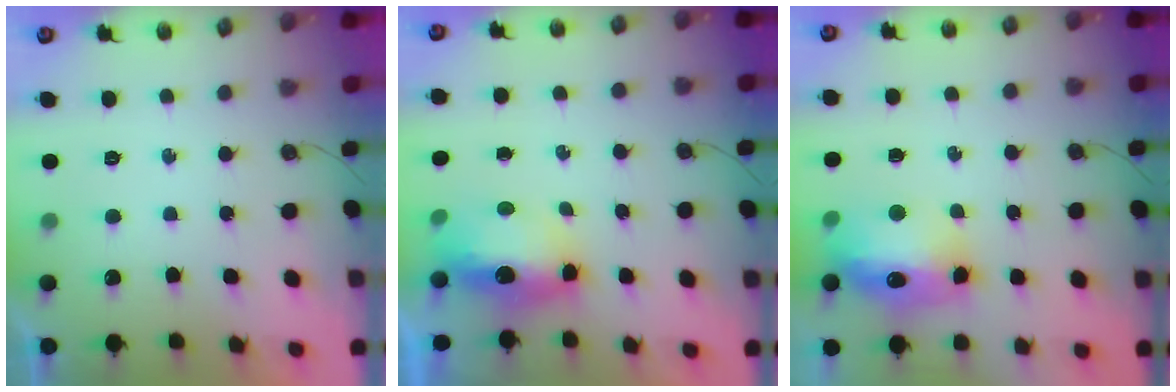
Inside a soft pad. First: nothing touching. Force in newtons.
{"total": 8.2, "press": 8.1, "slide": 0.9}
{"total": 13.4, "press": 13.4, "slide": 1.2}